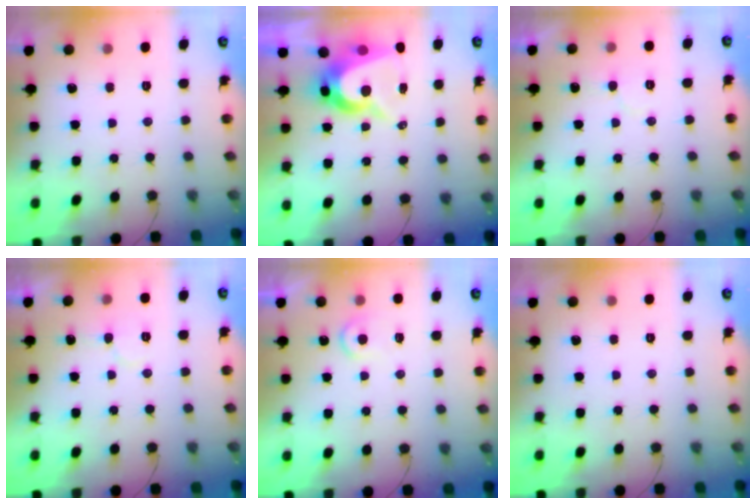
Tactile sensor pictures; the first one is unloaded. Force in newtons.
{"total": 9.2, "press": 9.2, "slide": 0.9}
{"total": 5.4, "press": 5.3, "slide": 0.4}
{"total": 6.2, "press": 6.1, "slide": 0.6}
{"total": 5.0, "press": 5.0, "slide": 0.5}
{"total": 0.0}